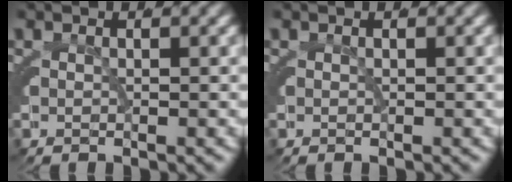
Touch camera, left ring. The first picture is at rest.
{"total": 0.0}